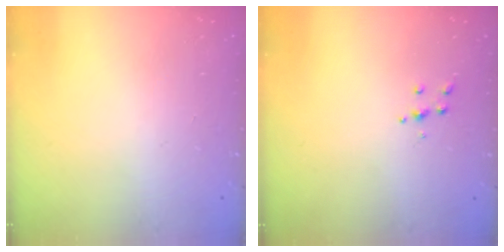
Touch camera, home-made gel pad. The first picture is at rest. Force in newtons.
{"total": 3.9, "press": 3.8, "slide": 0.4}